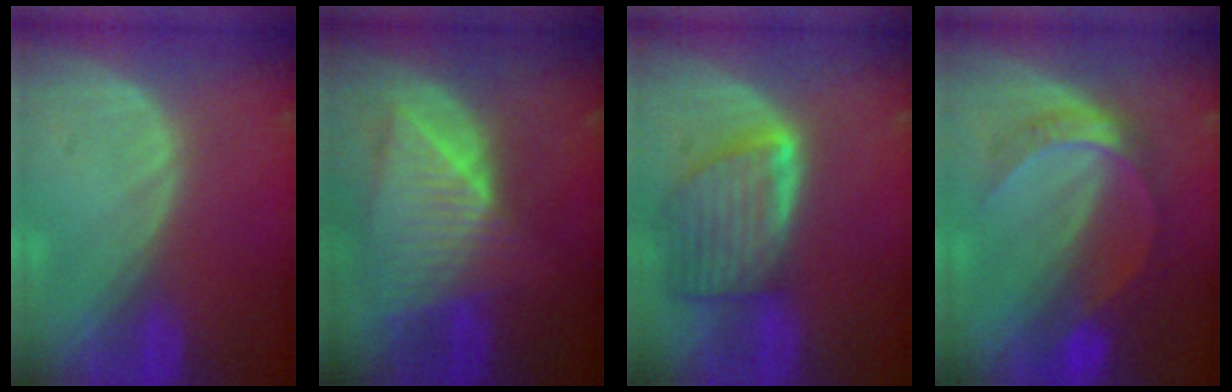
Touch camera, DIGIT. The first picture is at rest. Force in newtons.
{"total": 9.0, "press": 7.9, "slide": 4.3}
{"total": 8.1, "press": 7.3, "slide": 3.4}
{"total": 6.5, "press": 5.6, "slide": 3.3}